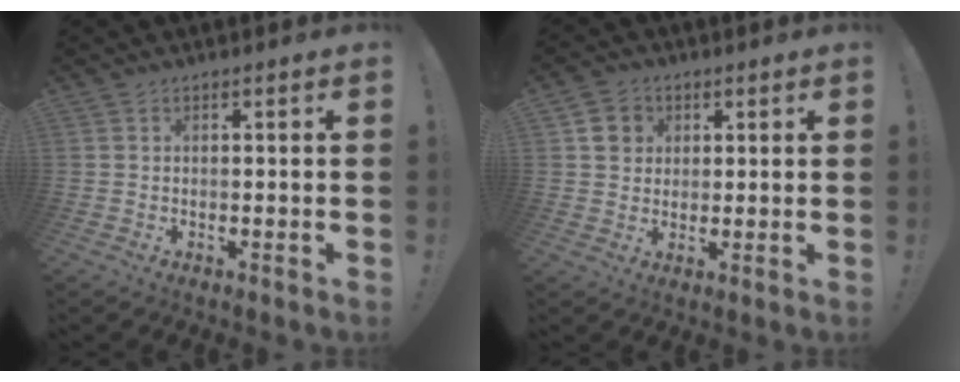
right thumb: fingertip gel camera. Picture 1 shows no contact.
{"total": 6.2, "force": [2.0, 5.6, 1.9], "torque": [-0.025, 0.000, 0.041]}